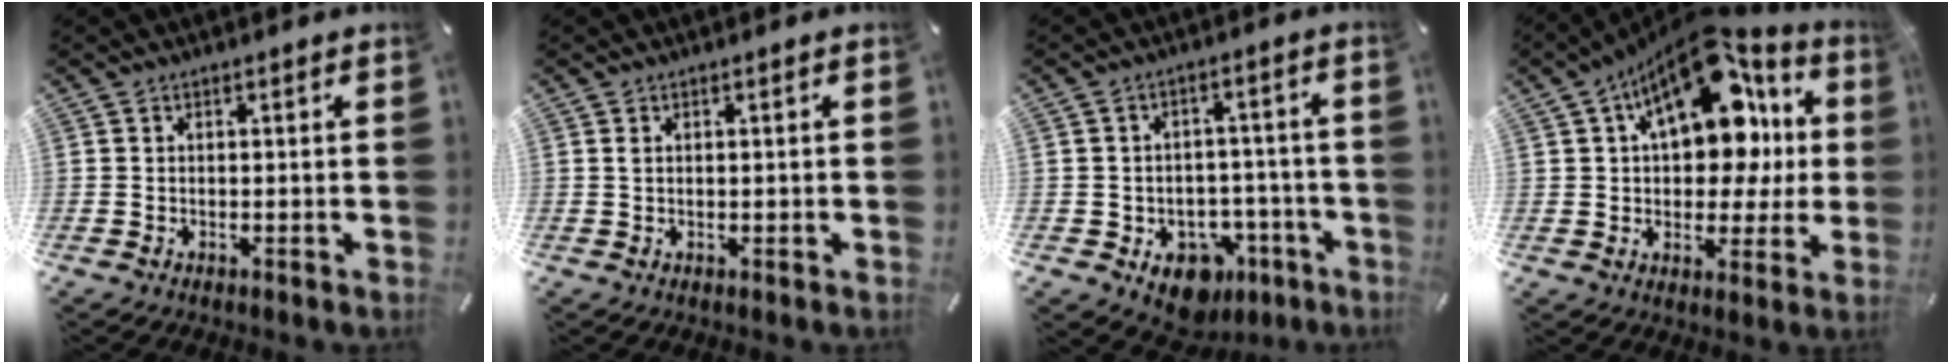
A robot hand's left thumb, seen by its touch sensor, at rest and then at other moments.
{"total": 0.7, "force": [0.2, 0.4, 0.6], "torque": [-0.012, 0.002, 0.002]}
{"total": 9.3, "force": [-4.8, 7.1, 3.7], "torque": [-0.031, 0.029, -0.071]}
{"total": 19.6, "force": [6.8, 11.7, 14.1], "torque": [-0.208, -0.040, 0.114]}